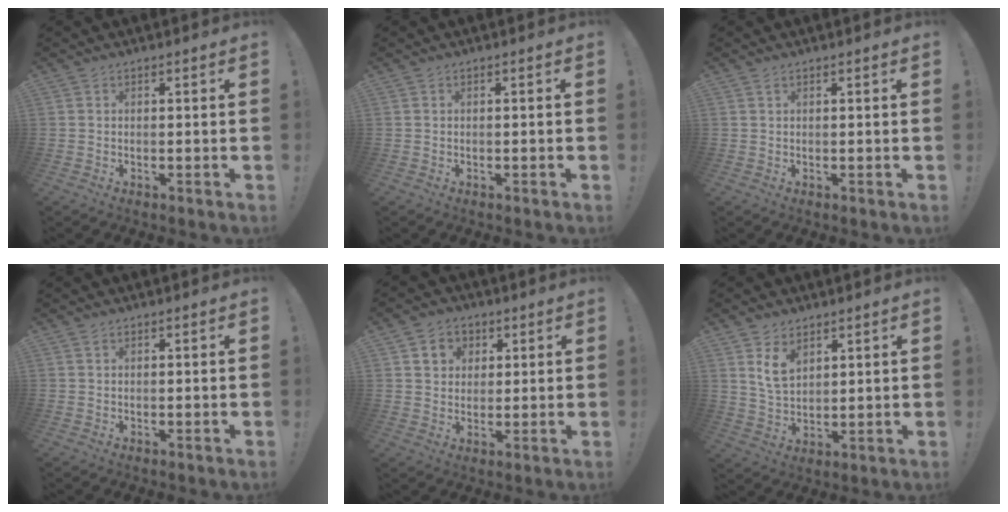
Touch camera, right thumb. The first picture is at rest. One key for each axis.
{"total": 0.7, "fx": -0.5, "fy": -0.2, "fz": 0.4, "tx": -0.011, "ty": 0.002, "tz": -0.010}
{"total": 0.8, "fx": 0.4, "fy": 0.2, "fz": 0.7, "tx": -0.006, "ty": -0.002, "tz": 0.005}
{"total": 0.9, "fx": 0.5, "fy": 0.2, "fz": 0.7, "tx": -0.006, "ty": -0.002, "tz": 0.007}
{"total": 7.0, "fx": 3.0, "fy": 6.0, "fz": 2.0, "tx": -0.027, "ty": -0.009, "tz": 0.059}
{"total": 7.5, "fx": 4.6, "fy": 4.7, "fz": 3.6, "tx": -0.061, "ty": -0.023, "tz": 0.087}